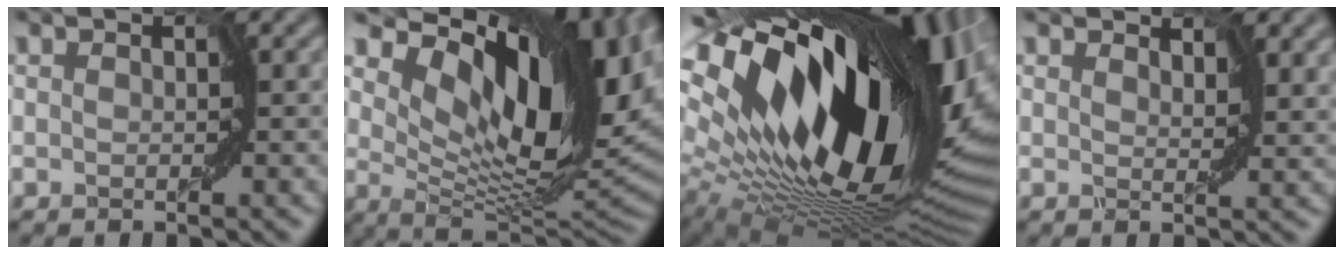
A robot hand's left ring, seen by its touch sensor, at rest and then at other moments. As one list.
[{"total": 15.1, "force": [6.3, 6.8, 11.9], "torque": [-0.184, -0.003, 0.114]}, {"total": 20.8, "force": [5.9, 9.5, 17.6], "torque": [-0.312, -0.017, 0.115]}, {"total": 2.1, "force": [1.7, 0.5, 1.2], "torque": [-0.026, 0.000, 0.030]}]